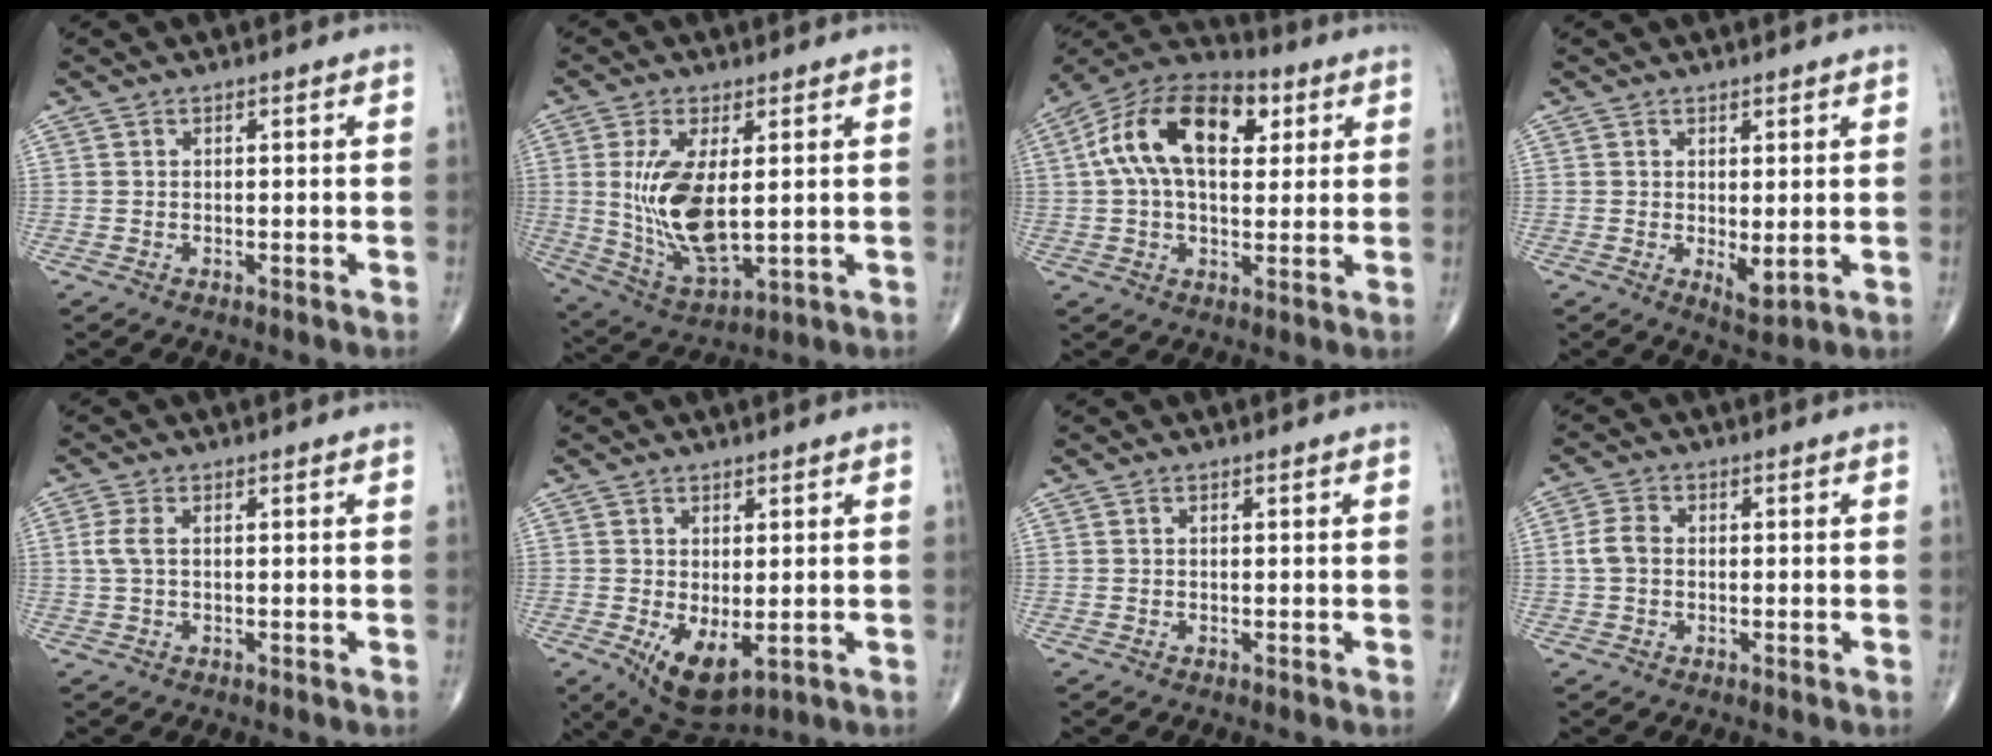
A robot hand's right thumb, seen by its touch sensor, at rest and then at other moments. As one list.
[{"total": 13.7, "force": [1.2, 5.9, 12.4], "torque": [-0.245, -0.023, 0.041]}, {"total": 18.2, "force": [4.8, 10.4, 14.1], "torque": [-0.232, 0.019, 0.069]}, {"total": 3.2, "force": [0.0, 1.2, 3.0], "torque": [-0.044, -0.013, 0.006]}, {"total": 2.6, "force": [0.4, 1.2, 2.3], "torque": [-0.066, 0.006, 0.007]}, {"total": 7.7, "force": [-1.6, 3.8, 6.5], "torque": [-0.103, -0.019, -0.009]}, {"total": 0.0}, {"total": 3.7, "force": [0.0, 2.7, 2.6], "torque": [-0.057, 0.011, -0.006]}]